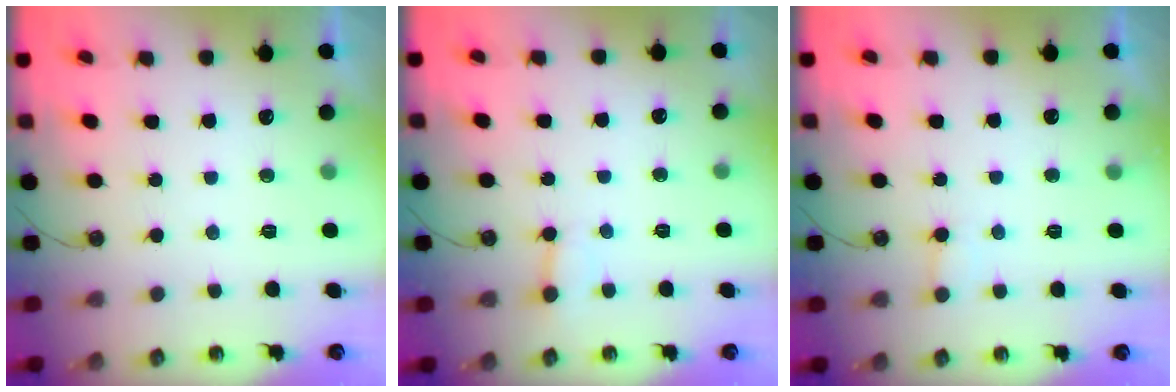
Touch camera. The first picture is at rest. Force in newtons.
{"total": 2.9, "press": 2.9, "slide": 0.3}
{"total": 5.2, "press": 5.2, "slide": 0.6}